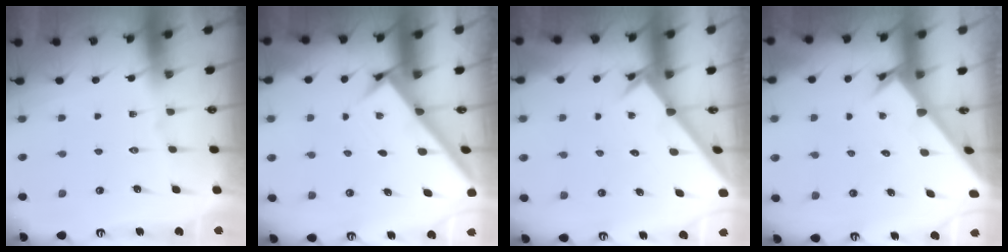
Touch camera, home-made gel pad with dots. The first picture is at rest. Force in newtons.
{"total": 2.4, "press": 2.4, "slide": 0.2}
{"total": 2.2, "press": 2.2, "slide": 0.2}
{"total": 2.6, "press": 2.6, "slide": 0.2}